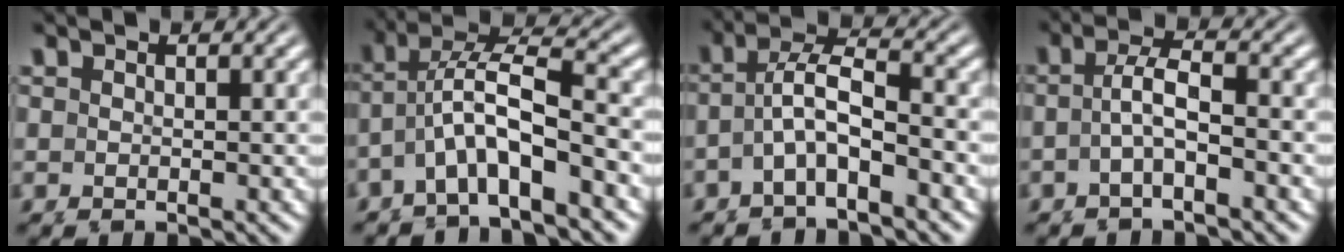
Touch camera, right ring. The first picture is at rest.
{"total": 5.8, "force": [0.2, 3.9, 4.3], "torque": [-0.098, -0.015, 0.004]}
{"total": 4.8, "force": [0.1, 3.1, 3.7], "torque": [-0.070, -0.006, -0.005]}
{"total": 2.5, "force": [-0.8, 0.6, 2.3], "torque": [-0.045, -0.002, -0.016]}